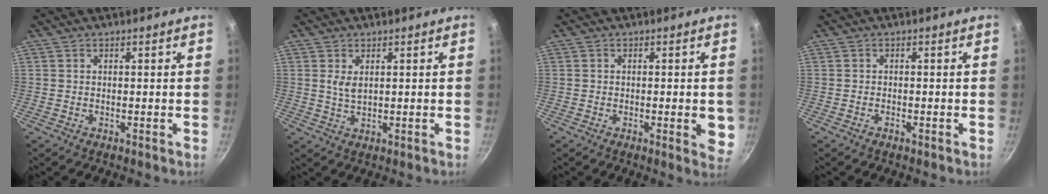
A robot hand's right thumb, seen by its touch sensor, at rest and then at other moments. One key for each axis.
{"total": 2.5, "fx": 0.8, "fy": 1.1, "fz": 2.1, "tx": -0.039, "ty": -0.010, "tz": 0.019}
{"total": 4.7, "fx": -0.8, "fy": 1.5, "fz": 4.4, "tx": -0.045, "ty": -0.005, "tz": -0.010}
{"total": 0.8, "fx": -0.5, "fy": 0.2, "fz": 0.5, "tx": -0.013, "ty": 0.003, "tz": -0.012}